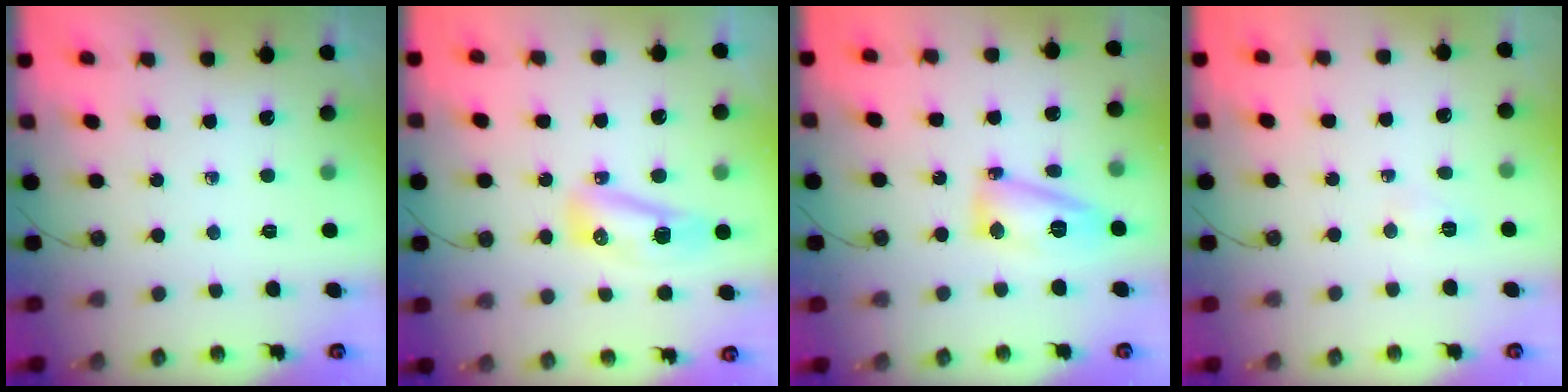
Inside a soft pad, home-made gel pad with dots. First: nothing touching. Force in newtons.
{"total": 8.4, "press": 8.2, "slide": 1.8}
{"total": 11.3, "press": 11.2, "slide": 1.3}
{"total": 2.8, "press": 2.5, "slide": 1.2}